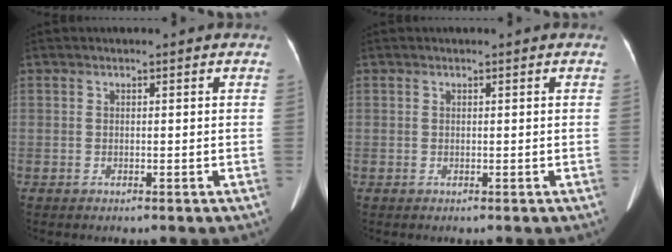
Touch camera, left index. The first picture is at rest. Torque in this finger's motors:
{"motor_torque": [0.01, 0.01, 0.01, 0.00]}